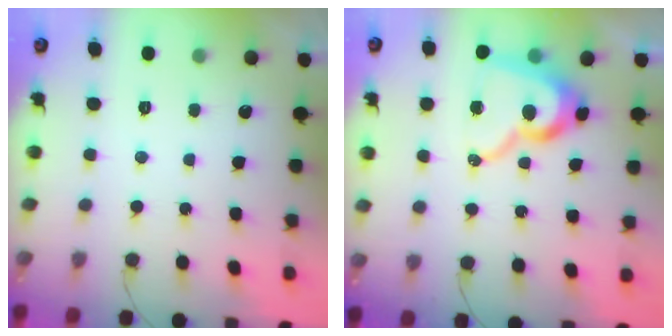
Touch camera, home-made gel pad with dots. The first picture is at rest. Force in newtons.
{"total": 15.5, "press": 15.4, "slide": 1.6}